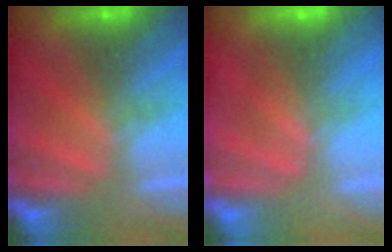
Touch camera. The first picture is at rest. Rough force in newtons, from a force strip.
{"total": 2.7}